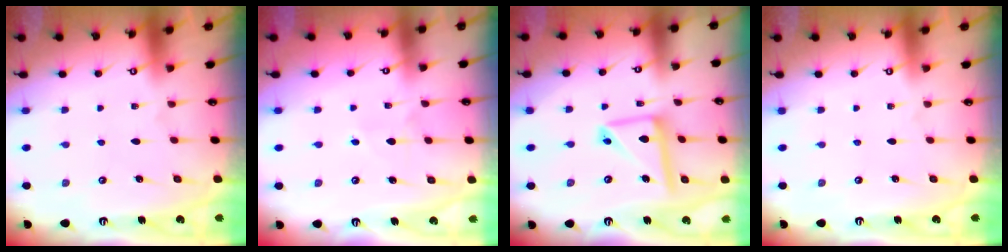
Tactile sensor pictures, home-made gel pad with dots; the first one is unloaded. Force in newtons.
{"total": 4.0, "press": 4.0, "slide": 0.6}
{"total": 12.5, "press": 12.4, "slide": 1.2}
{"total": 0.0}